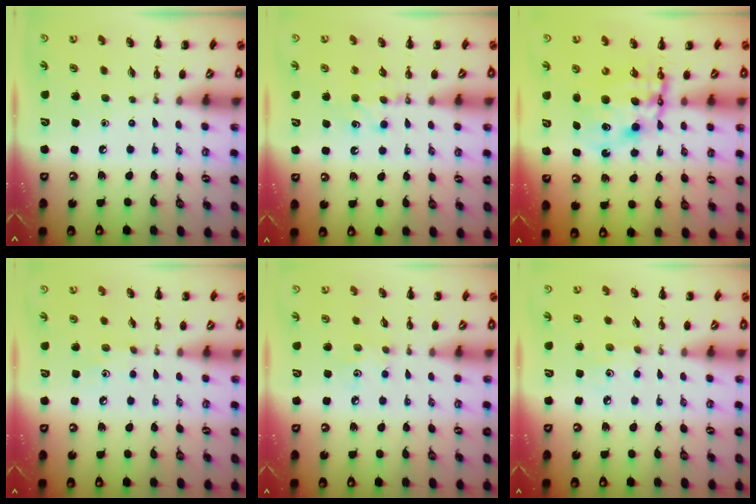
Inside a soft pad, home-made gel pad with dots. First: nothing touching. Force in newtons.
{"total": 5.5, "press": 5.3, "slide": 1.6}
{"total": 10.0, "press": 9.7, "slide": 2.6}
{"total": 4.5, "press": 4.3, "slide": 1.3}
{"total": 4.3, "press": 4.1, "slide": 1.1}
{"total": 4.1, "press": 3.9, "slide": 1.1}